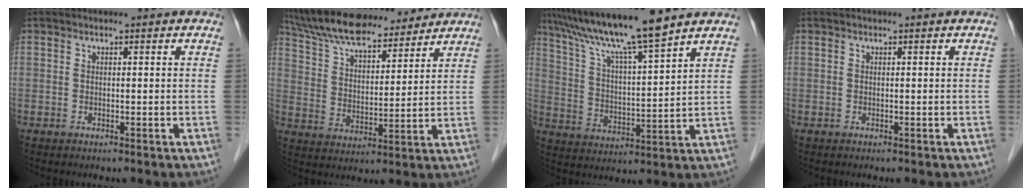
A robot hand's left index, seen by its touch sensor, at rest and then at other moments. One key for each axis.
{"total": 17.3, "fx": 15.4, "fy": 4.5, "fz": 6.4, "tx": -0.119, "ty": 0.030, "tz": 0.263}
{"total": 13.4, "fx": 11.1, "fy": -0.8, "fz": 7.3, "tx": -0.136, "ty": 0.012, "tz": 0.198}
{"total": 0.0}